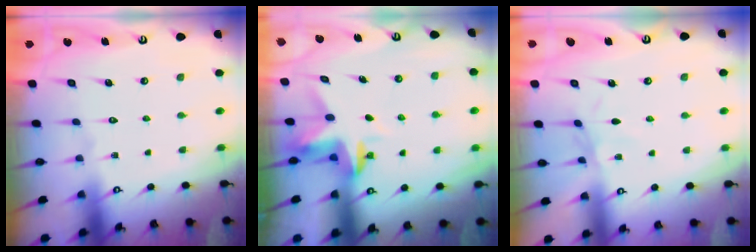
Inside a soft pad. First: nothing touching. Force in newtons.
{"total": 3.2, "press": 3.2, "slide": 0.4}
{"total": 2.1, "press": 2.1, "slide": 0.5}